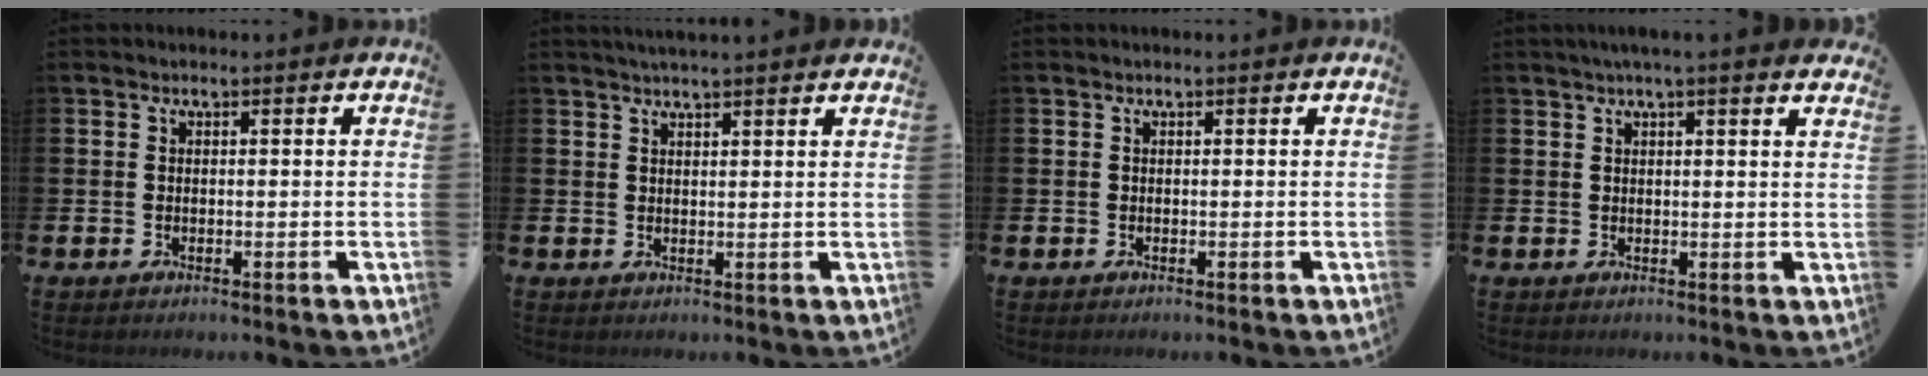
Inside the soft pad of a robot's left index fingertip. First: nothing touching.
{"total": 2.4, "force": [2.3, -0.2, 0.5], "torque": [-0.012, -0.005, 0.042]}
{"total": 0.0}
{"total": 2.5, "force": [2.3, -0.4, 1.0], "torque": [-0.019, -0.007, 0.041]}